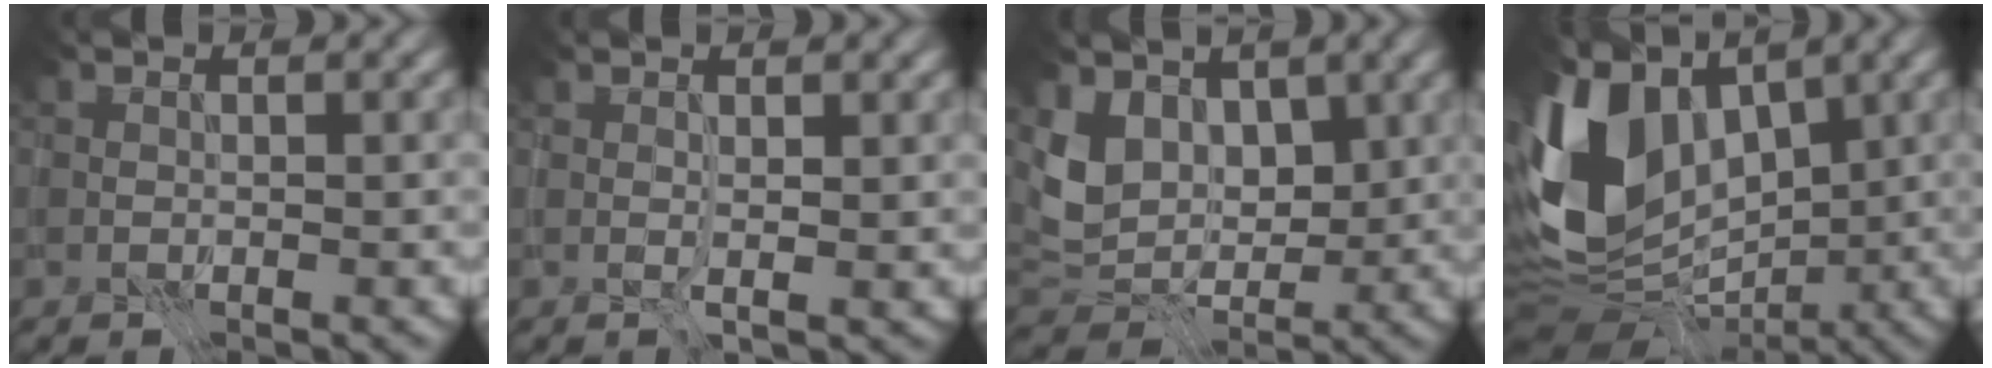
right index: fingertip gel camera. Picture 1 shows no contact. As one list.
[{"total": 1.2, "force": [0.4, 0.1, 1.2], "torque": [-0.018, -0.001, 0.011]}, {"total": 5.1, "force": [2.2, 3.8, 2.7], "torque": [-0.058, -0.014, 0.042]}, {"total": 12.1, "force": [1.7, 8.2, 8.7], "torque": [-0.201, 0.003, 0.023]}]